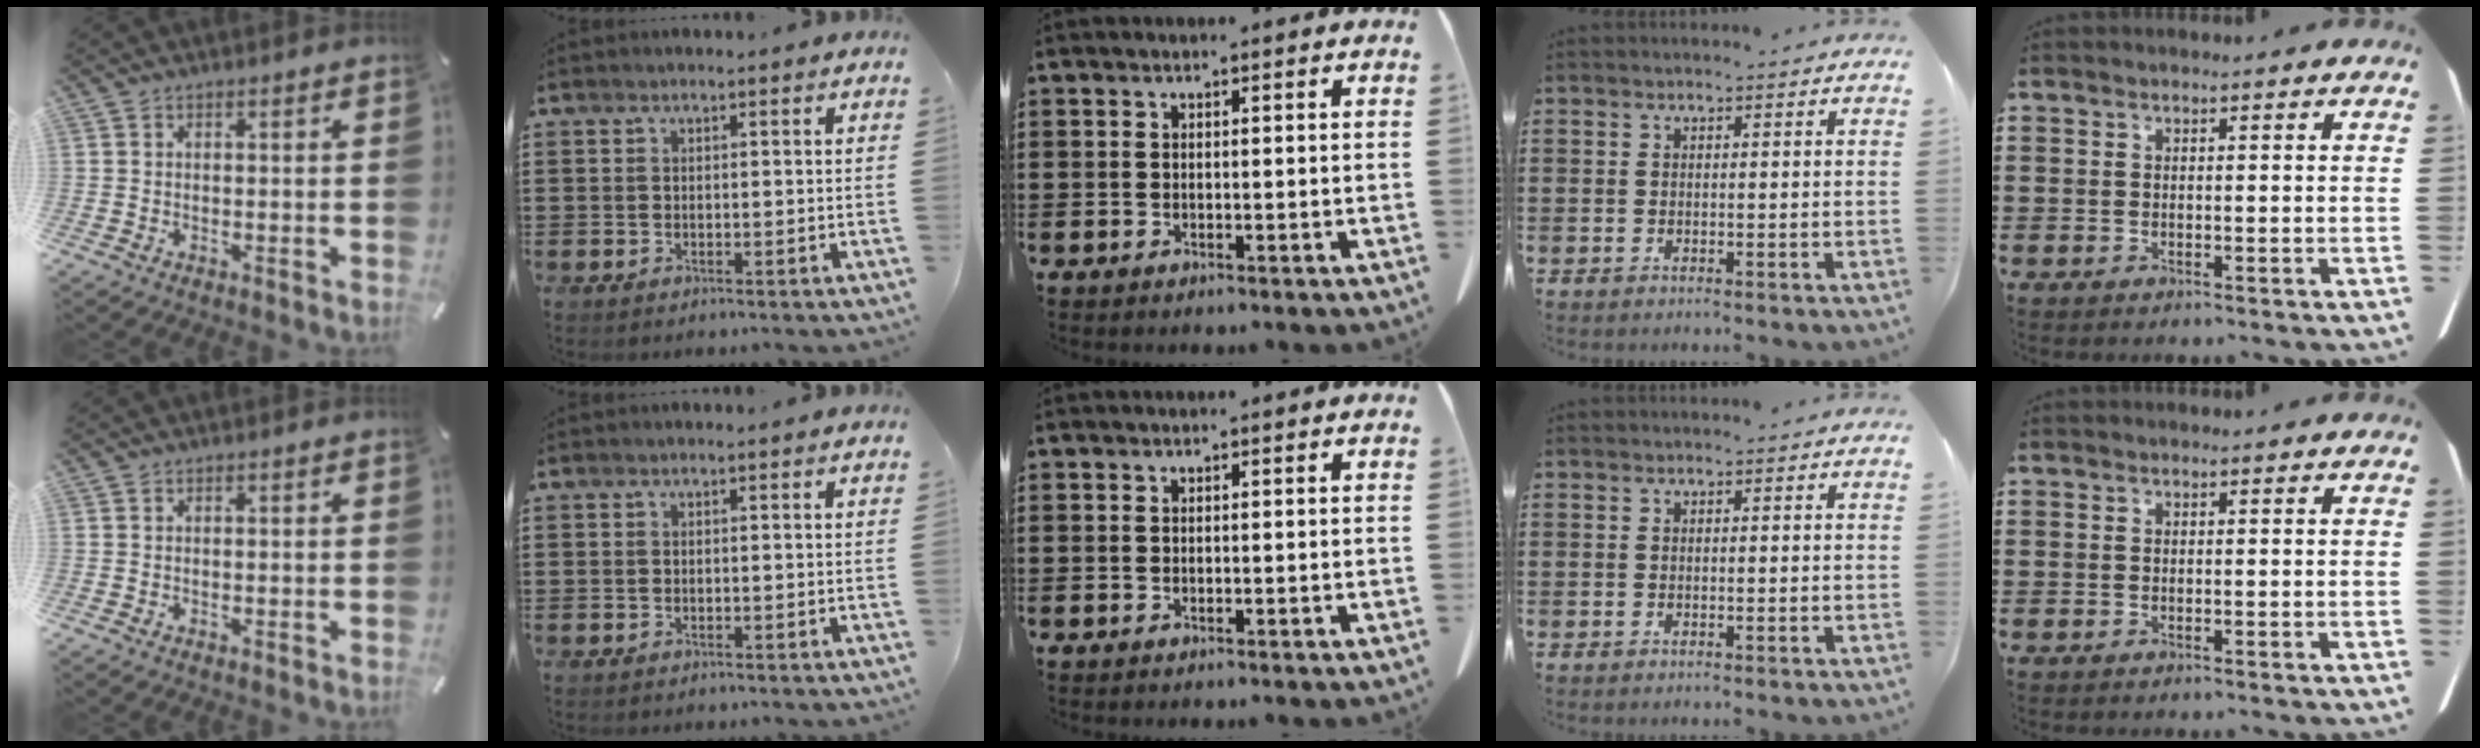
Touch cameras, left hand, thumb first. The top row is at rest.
{}